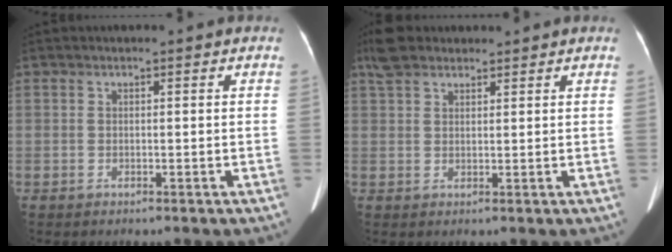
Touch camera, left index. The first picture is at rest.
{"total": 5.2, "force": [4.1, 2.2, 2.4], "torque": [-0.059, 0.027, 0.083]}